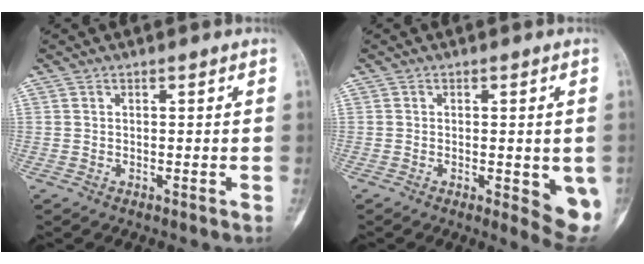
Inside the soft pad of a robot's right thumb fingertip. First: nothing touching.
{"total": 7.5, "force": [-1.6, 2.6, 6.9], "torque": [-0.073, -0.014, -0.014]}